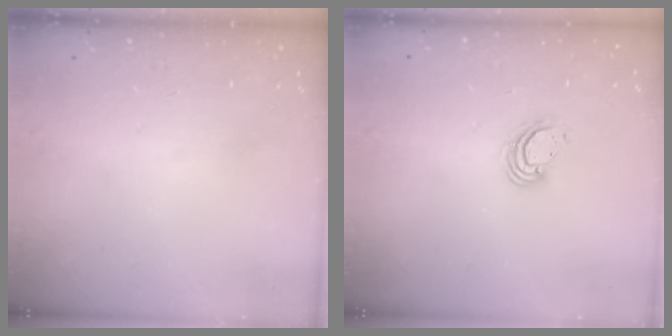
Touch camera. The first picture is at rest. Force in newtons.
{"total": 4.1, "press": 4.1, "slide": 0.3}